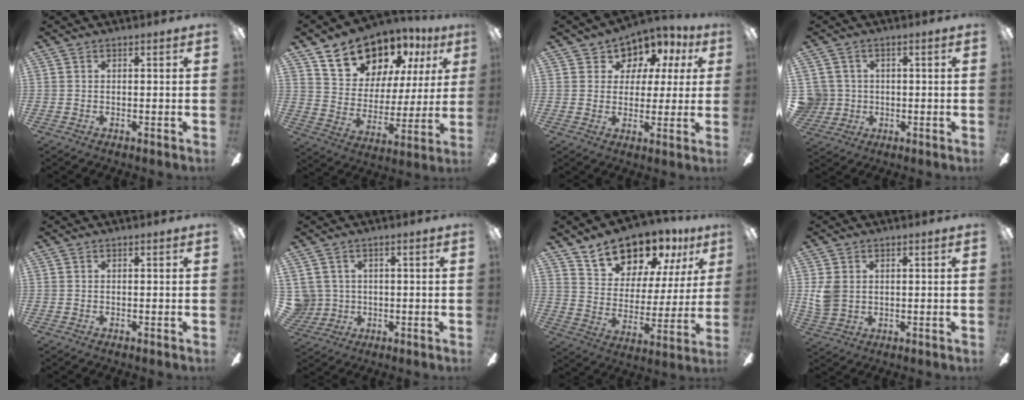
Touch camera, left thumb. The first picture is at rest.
{"total": 16.9, "force": [13.1, 9.3, 5.2], "torque": [-0.099, -0.094, 0.241]}
{"total": 7.6, "force": [4.8, 5.7, 1.5], "torque": [-0.034, -0.035, 0.089]}
{"total": 5.4, "force": [0.5, 5.3, 0.8], "torque": [-0.037, 0.008, 0.011]}
{"total": 0.0}
{"total": 5.0, "force": [1.0, 4.9, 0.5], "torque": [-0.034, 0.004, 0.021]}
{"total": 15.8, "force": [13.1, 7.4, 4.8], "torque": [-0.092, -0.093, 0.239]}
{"total": 5.4, "force": [1.0, 4.1, 3.2], "torque": [-0.061, 0.006, 0.021]}